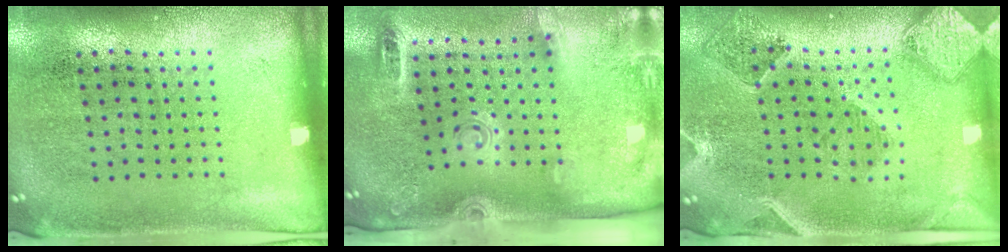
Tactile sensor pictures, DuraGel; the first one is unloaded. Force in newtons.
{"total": 2.9, "press": 2.0, "slide": 2.1}
{"total": 1.5, "press": 1.4, "slide": 0.3}